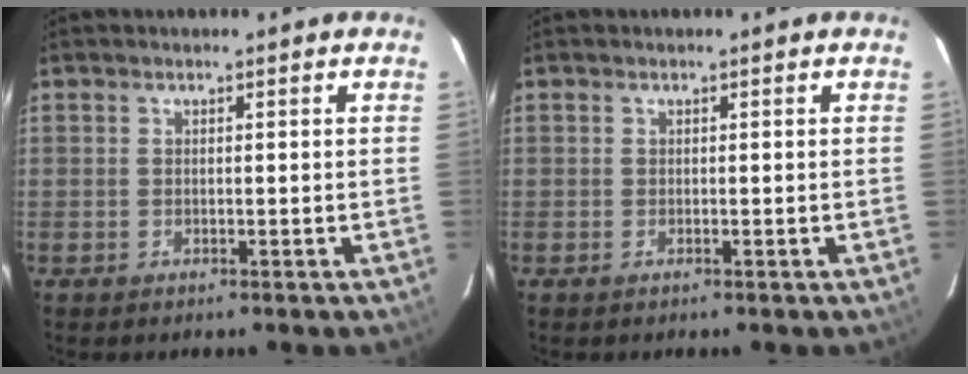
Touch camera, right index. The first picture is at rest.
{"total": 0.0}